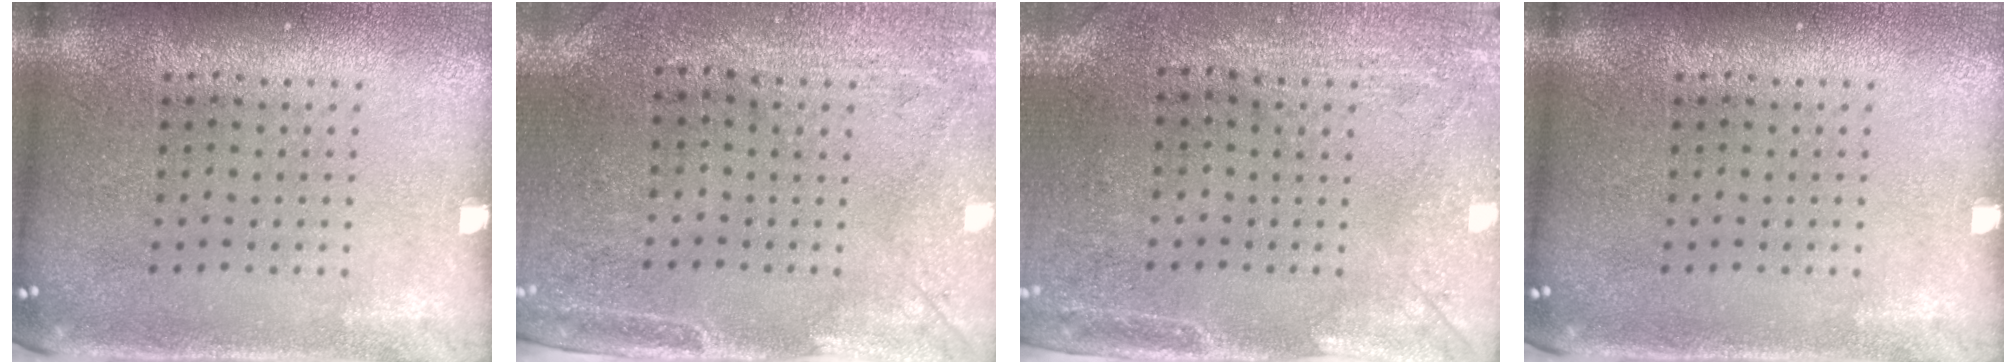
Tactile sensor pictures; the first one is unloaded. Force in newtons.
{"total": 3.1, "press": 2.5, "slide": 1.8}
{"total": 2.9, "press": 2.3, "slide": 1.8}
{"total": 0.0}